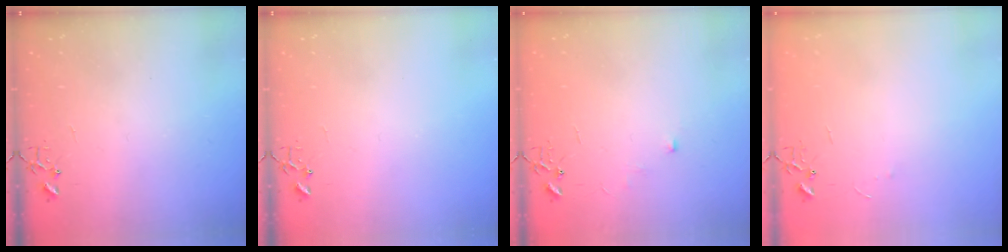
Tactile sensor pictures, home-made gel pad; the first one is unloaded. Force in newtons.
{"total": 0.0}
{"total": 5.4, "press": 5.3, "slide": 0.7}
{"total": 3.2, "press": 3.2, "slide": 0.4}